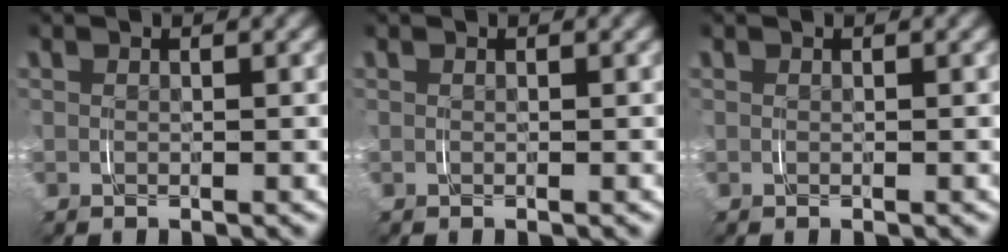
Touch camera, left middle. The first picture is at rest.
{"total": 0.0}
{"total": 0.0}